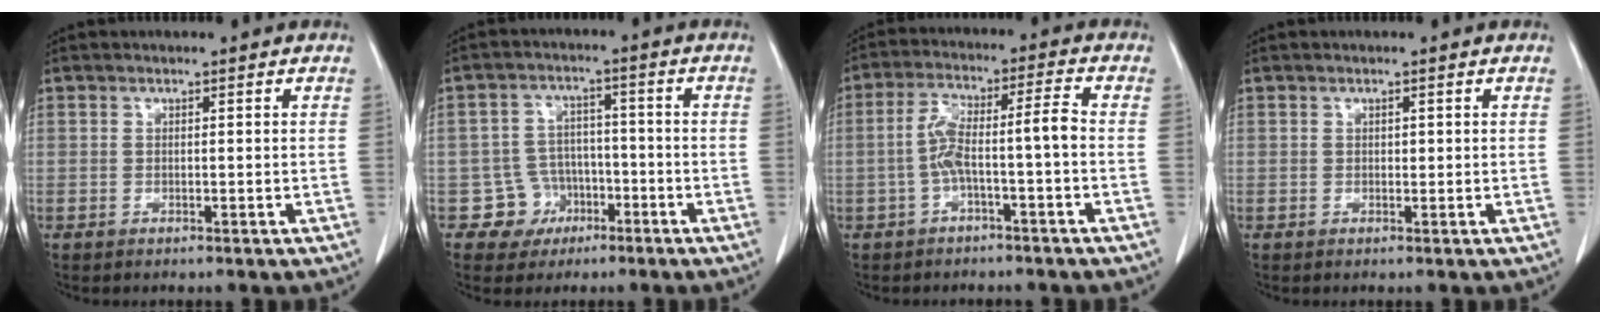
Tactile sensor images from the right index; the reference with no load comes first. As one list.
[{"total": 5.8, "force": [-2.6, 5.2, 0.0], "torque": [0.006, 0.015, -0.036]}, {"total": 7.0, "force": [-1.8, 0.5, 6.7], "torque": [-0.132, 0.032, -0.030]}, {"total": 0.5, "force": [0.2, 0.3, 0.3], "torque": [-0.003, 0.000, 0.003]}]